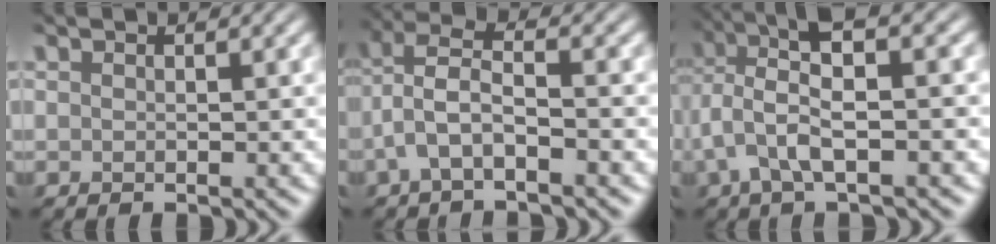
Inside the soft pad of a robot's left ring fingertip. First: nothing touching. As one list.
[{"total": 3.7, "force": [-1.2, 1.1, 3.3], "torque": [-0.077, 0.014, -0.033]}, {"total": 5.5, "force": [1.1, 1.7, 5.1], "torque": [-0.113, 0.005, 0.017]}]